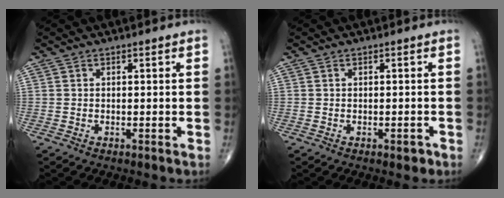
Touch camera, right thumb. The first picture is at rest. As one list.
[{"total": 1.2, "force": [-0.7, 0.7, 0.7], "torque": [-0.004, 0.000, -0.009]}]